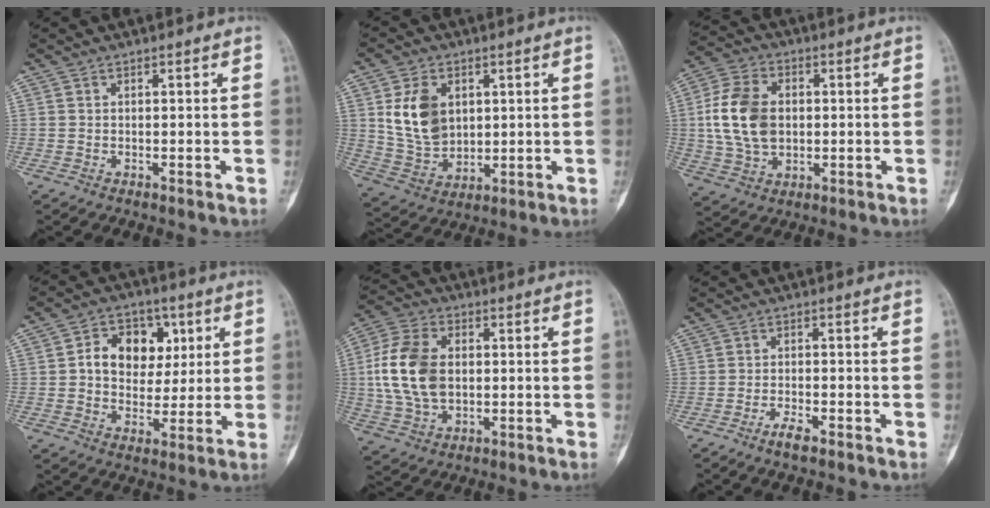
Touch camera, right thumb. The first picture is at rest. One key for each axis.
{"total": 11.7, "fx": 2.9, "fy": 8.4, "fz": 7.6, "tx": -0.119, "ty": -0.016, "tz": 0.067}
{"total": 13.7, "fx": 0.5, "fy": 9.7, "fz": 9.7, "tx": -0.177, "ty": 0.009, "tz": 0.011}
{"total": 12.0, "fx": 2.7, "fy": 9.2, "fz": 7.2, "tx": -0.060, "ty": 0.005, "tz": 0.043}
{"total": 14.6, "fx": 0.5, "fy": 9.9, "fz": 10.8, "tx": -0.207, "ty": 0.011, "tz": 0.010}
{"total": 2.9, "fx": -2.1, "fy": 0.8, "fz": 1.9, "tx": -0.038, "ty": 0.010, "tz": -0.041}